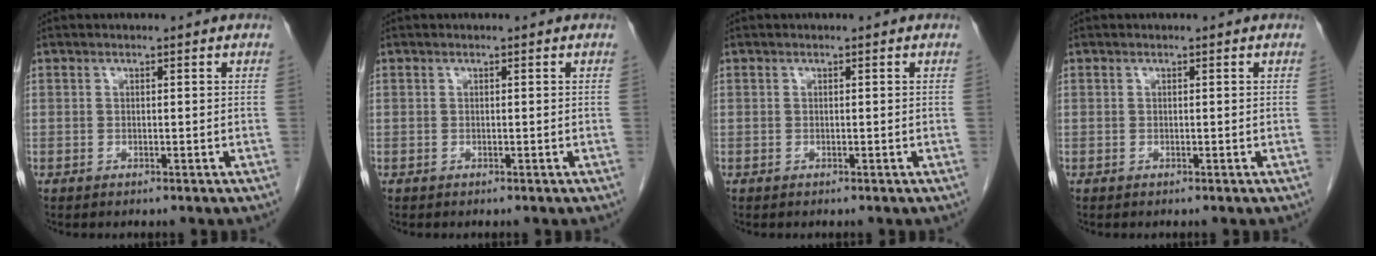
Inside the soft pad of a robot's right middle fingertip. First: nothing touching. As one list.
[{"total": 0.0}, {"total": 0.0}, {"total": 0.0}]